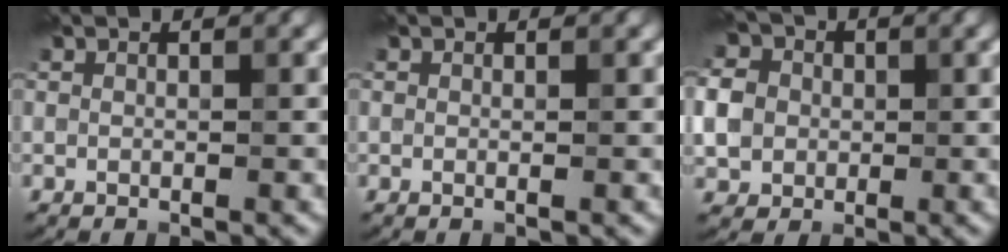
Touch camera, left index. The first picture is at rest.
{"total": 0.0}
{"total": 5.9, "force": [0.3, 5.1, 2.9], "torque": [-0.066, 0.020, -0.006]}